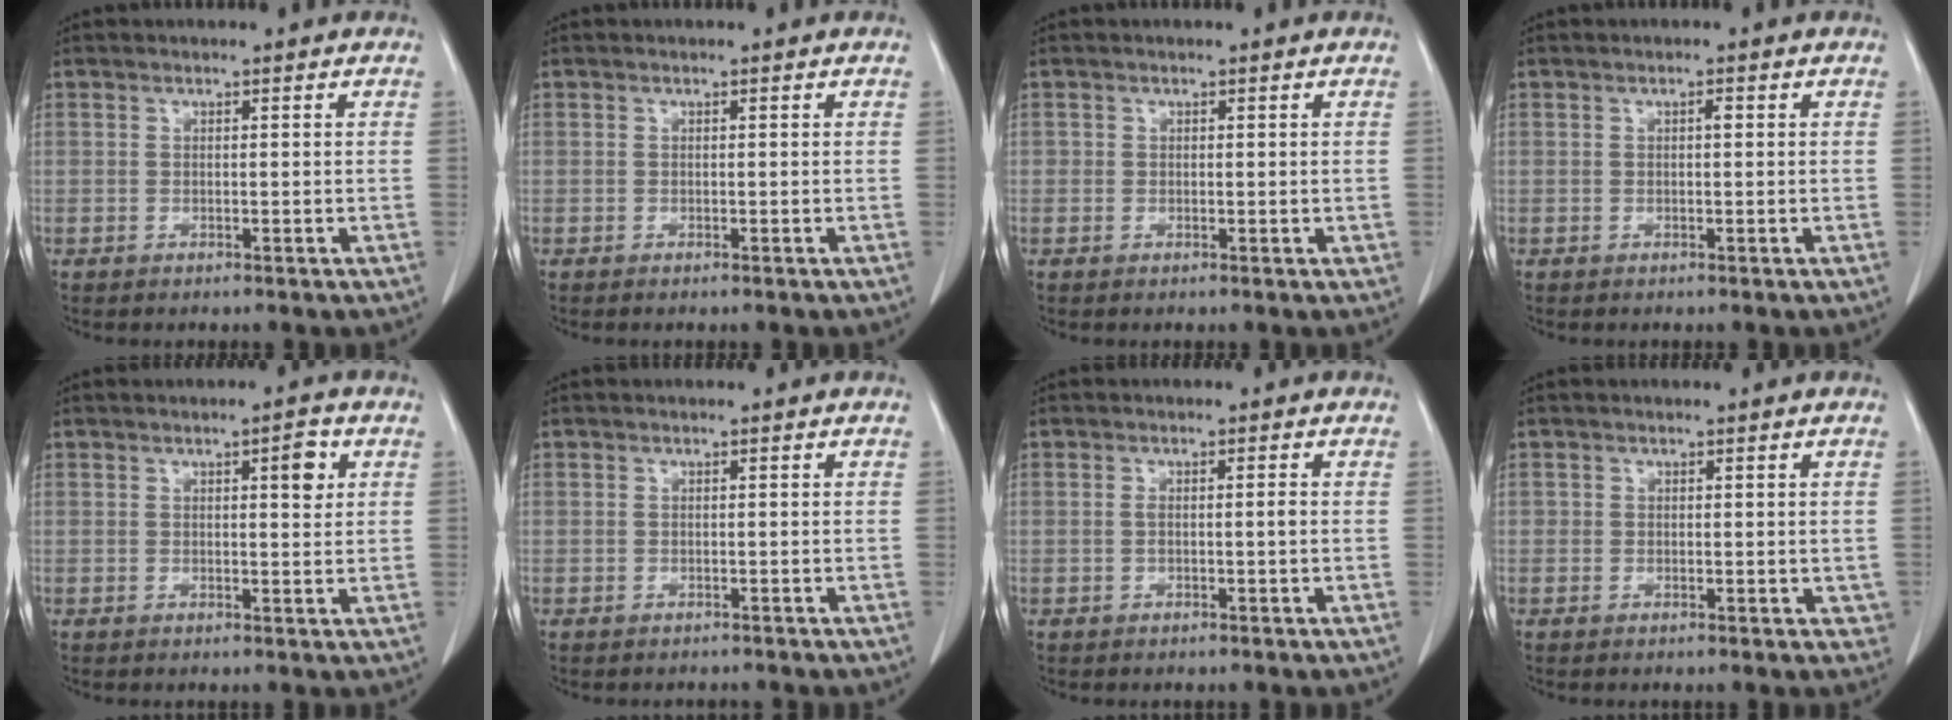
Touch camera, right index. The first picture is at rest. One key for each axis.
{"total": 0.0}
{"total": 0.8, "fx": 0.1, "fy": 0.7, "fz": 0.4, "tx": 0.002, "ty": 0.003, "tz": 0.002}
{"total": 0.7, "fx": 0.1, "fy": 0.2, "fz": 0.7, "tx": -0.011, "ty": 0.001, "tz": 0.001}
{"total": 3.2, "fx": 1.2, "fy": 0.8, "fz": 2.8, "tx": -0.039, "ty": 0.000, "tz": 0.016}
{"total": 1.3, "fx": -1.0, "fy": 0.7, "fz": -0.1, "tx": -0.006, "ty": 0.001, "tz": -0.016}
{"total": 1.4, "fx": -0.1, "fy": 0.1, "fz": 1.4, "tx": -0.023, "ty": 0.002, "tz": 0.000}
{"total": 1.6, "fx": 0.1, "fy": 1.4, "fz": 0.8, "tx": 0.006, "ty": 0.005, "tz": 0.001}